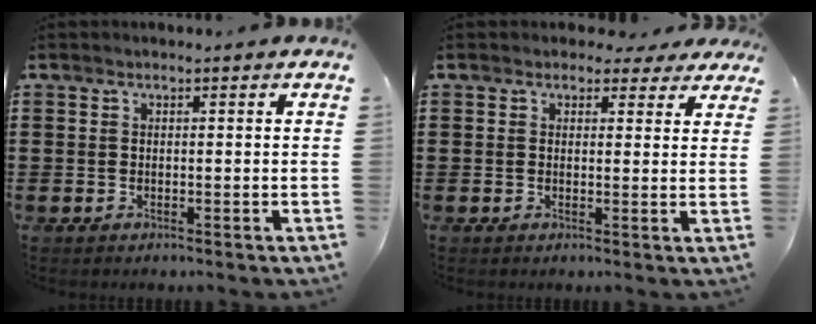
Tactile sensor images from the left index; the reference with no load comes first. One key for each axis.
{"total": 2.4, "fx": 1.9, "fy": 1.3, "fz": 0.6, "tx": -0.011, "ty": 0.004, "tz": 0.032}